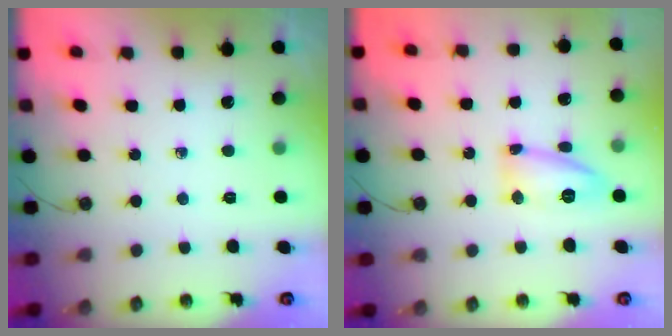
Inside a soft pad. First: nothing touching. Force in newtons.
{"total": 11.1, "press": 10.9, "slide": 2.4}